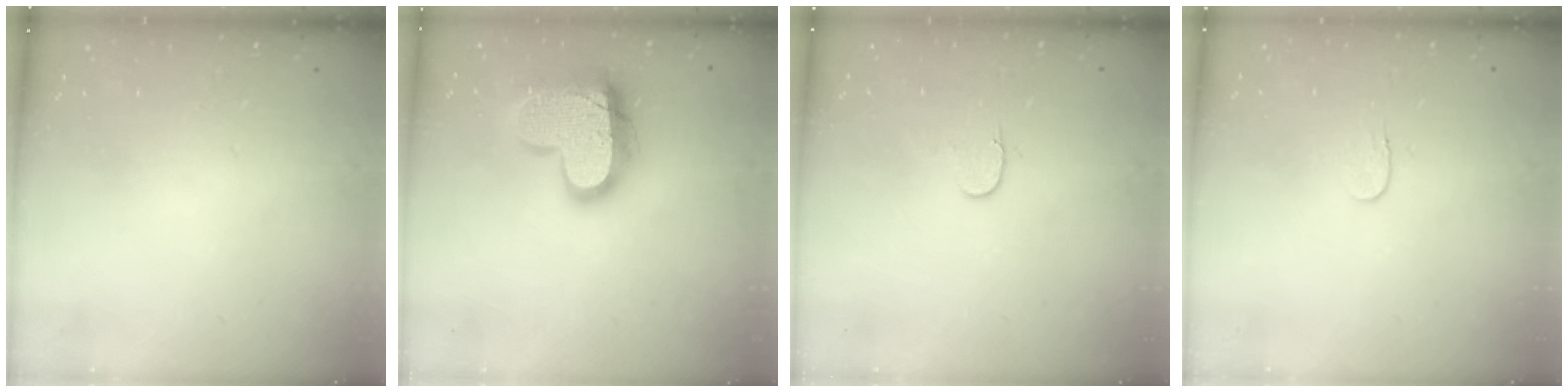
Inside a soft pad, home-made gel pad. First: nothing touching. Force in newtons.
{"total": 18.4, "press": 18.3, "slide": 1.7}
{"total": 3.6, "press": 3.6, "slide": 0.4}
{"total": 3.9, "press": 3.8, "slide": 0.4}